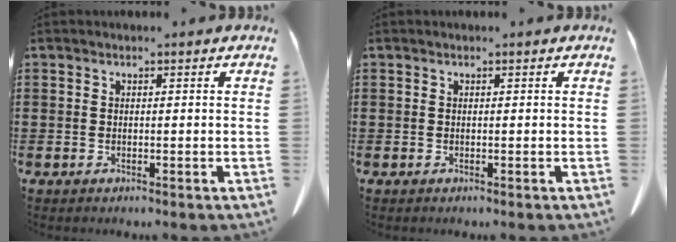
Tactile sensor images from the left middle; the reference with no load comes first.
{"total": 0.0}